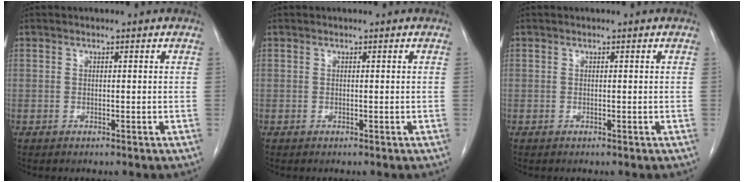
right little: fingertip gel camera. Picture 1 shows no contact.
{"total": 0.0}
{"total": 0.0}